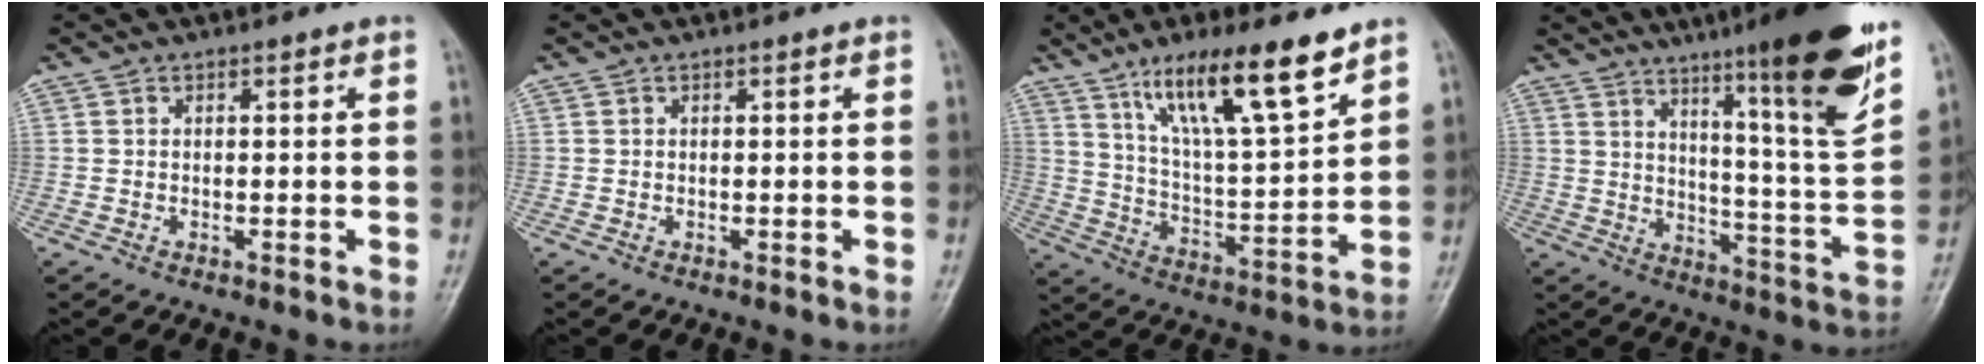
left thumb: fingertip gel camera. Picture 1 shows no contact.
{"total": 0.0}
{"total": 16.5, "force": [10.8, 3.3, 12.0], "torque": [-0.191, -0.052, 0.198]}
{"total": 20.7, "force": [12.7, 1.6, 16.3], "torque": [-0.208, -0.066, 0.192]}